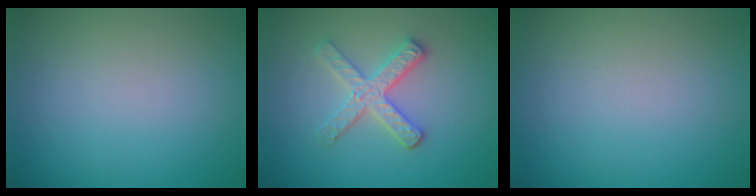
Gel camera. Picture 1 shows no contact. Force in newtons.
{"total": 3.4, "press": 3.0, "slide": 1.6}
{"total": 0.0}